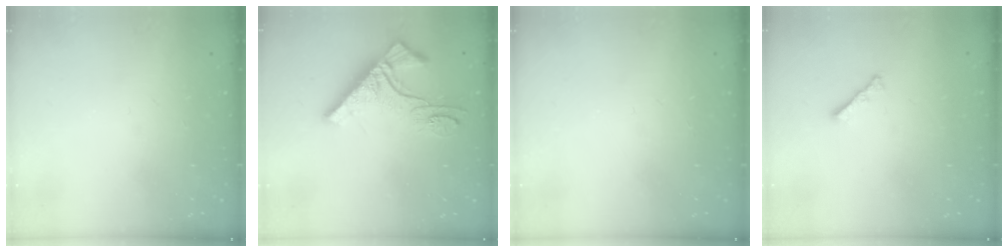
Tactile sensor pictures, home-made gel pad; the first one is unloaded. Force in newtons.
{"total": 11.0, "press": 11.0, "slide": 1.1}
{"total": 0.0}
{"total": 2.4, "press": 2.3, "slide": 0.6}